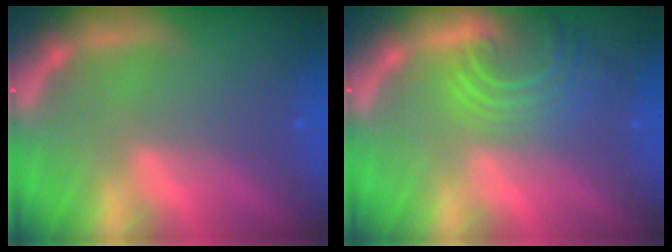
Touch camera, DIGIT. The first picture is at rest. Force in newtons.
{"total": 6.6}